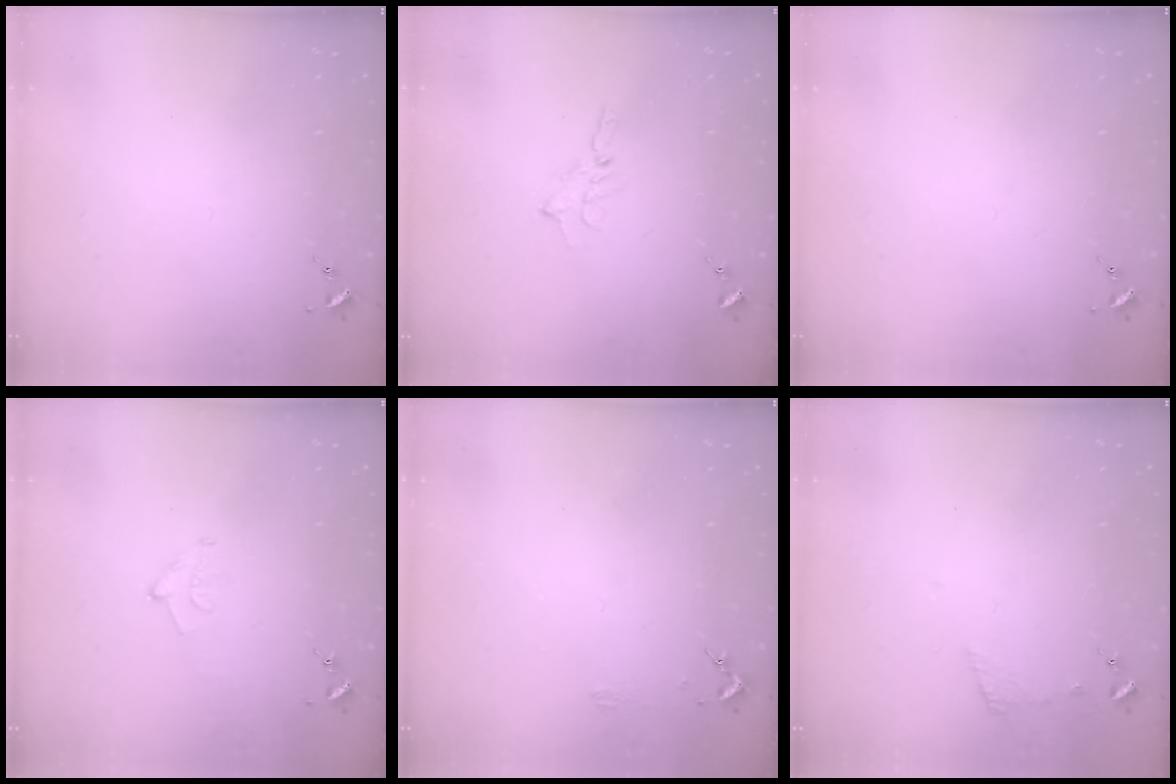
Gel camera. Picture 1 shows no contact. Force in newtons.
{"total": 3.0, "press": 3.0, "slide": 0.1}
{"total": 0.0}
{"total": 6.1, "press": 6.1, "slide": 0.8}
{"total": 2.0, "press": 2.0, "slide": 0.2}
{"total": 4.9, "press": 4.9, "slide": 0.6}